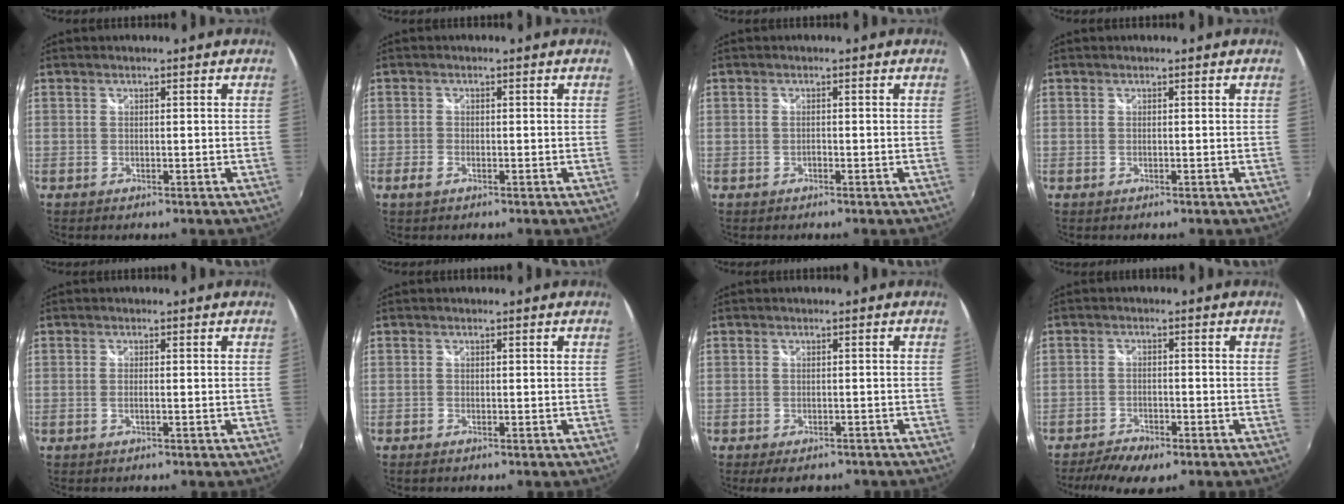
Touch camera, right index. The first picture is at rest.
{"total": 1.8, "force": [-1.1, 0.9, 1.0], "torque": [-0.022, -0.002, -0.021]}
{"total": 0.6, "force": [-0.5, 0.3, 0.1], "torque": [-0.003, -0.001, -0.010]}
{"total": 0.0}
{"total": 1.0, "force": [-0.4, 0.0, 0.9], "torque": [-0.018, 0.000, -0.009]}
{"total": 0.7, "force": [-0.6, 0.3, 0.2], "torque": [-0.007, -0.003, -0.013]}
{"total": 4.5, "force": [-3.1, 2.7, 2.0], "torque": [-0.030, -0.006, -0.038]}
{"total": 7.7, "force": [-5.8, 2.6, 4.2], "torque": [-0.106, -0.018, -0.101]}